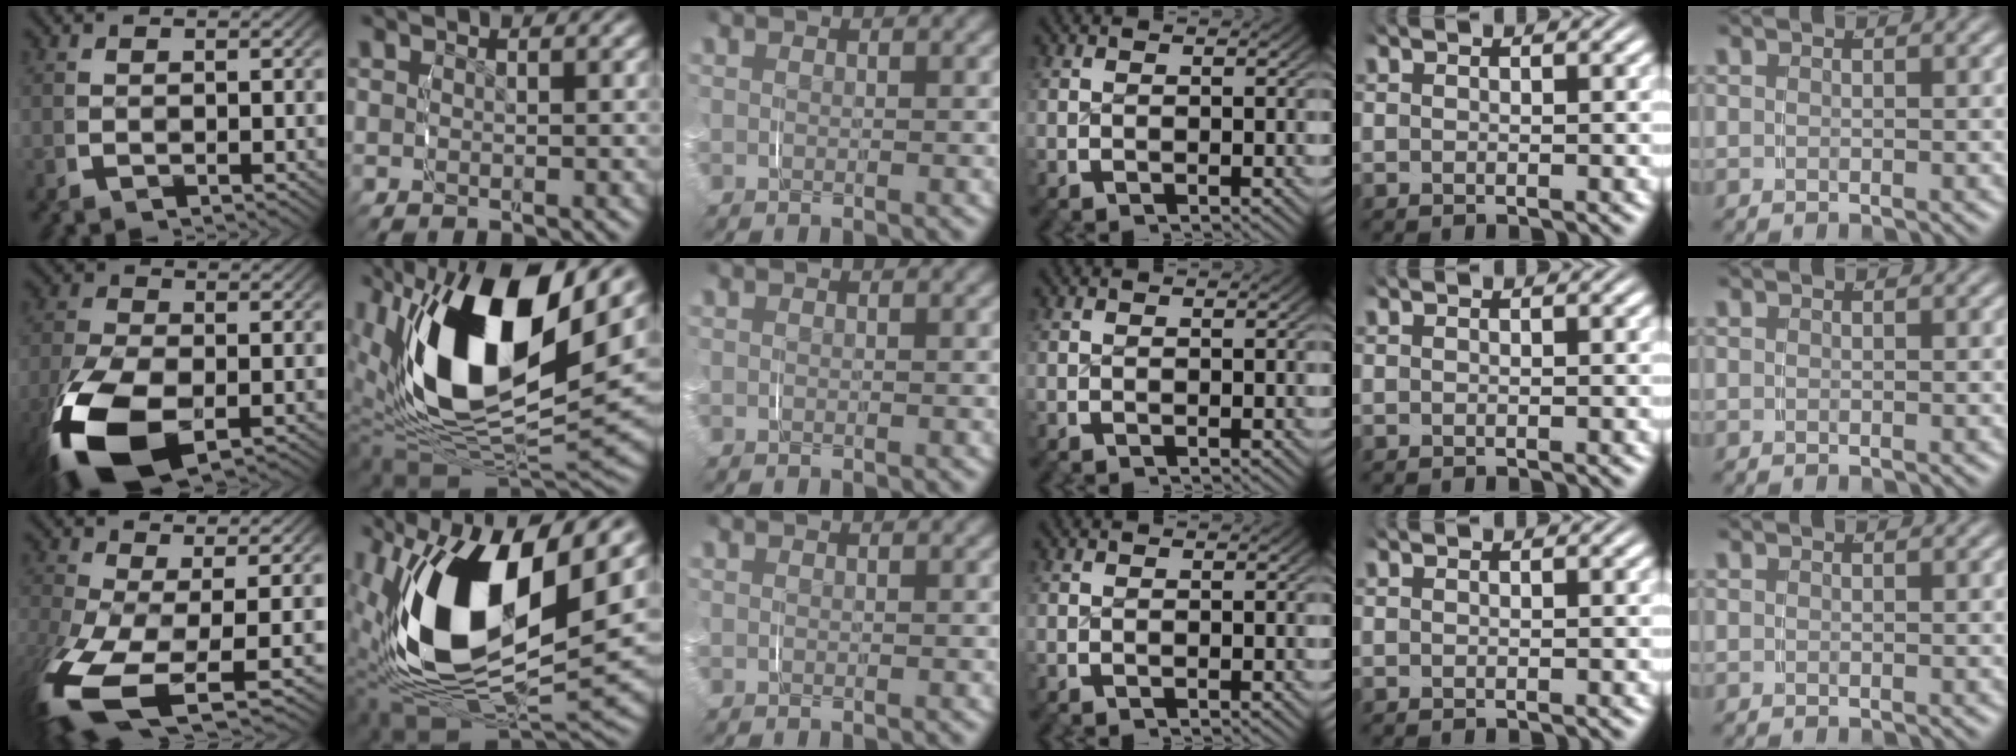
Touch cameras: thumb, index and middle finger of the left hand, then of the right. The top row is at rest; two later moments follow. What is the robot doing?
{"motion": "grasp_and_lifting", "object": "knife"}